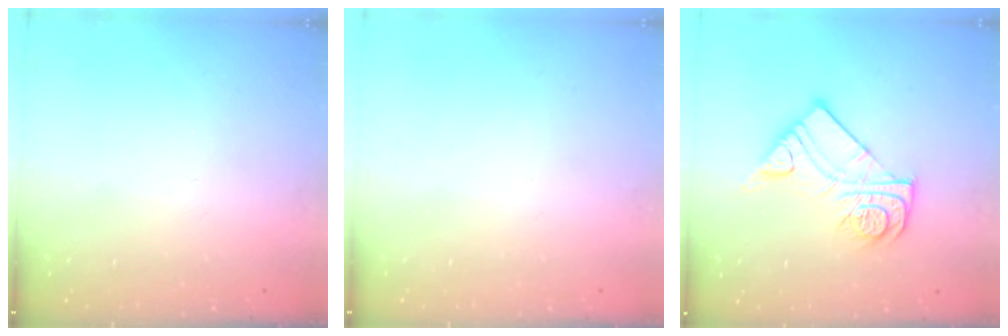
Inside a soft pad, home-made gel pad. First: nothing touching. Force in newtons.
{"total": 1.7, "press": 1.7, "slide": 0.2}
{"total": 12.9, "press": 12.8, "slide": 0.9}